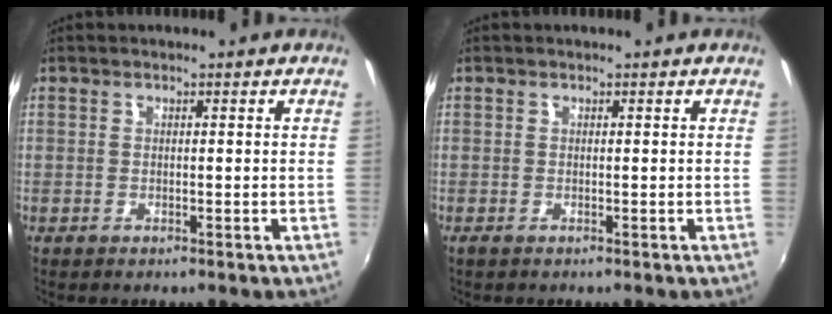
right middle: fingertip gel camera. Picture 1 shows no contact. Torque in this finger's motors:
{"motor_torque": [0.70, -0.63, 0.14, 0.05]}